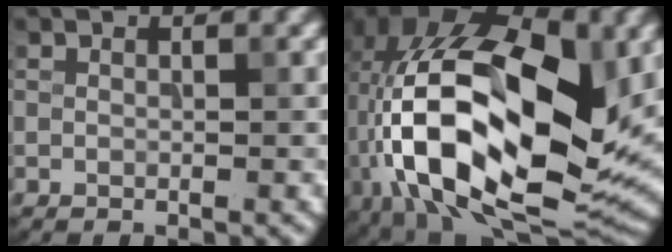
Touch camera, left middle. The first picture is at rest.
{"total": 18.7, "force": [-0.7, 10.4, 15.5], "torque": [-0.280, 0.001, -0.013]}